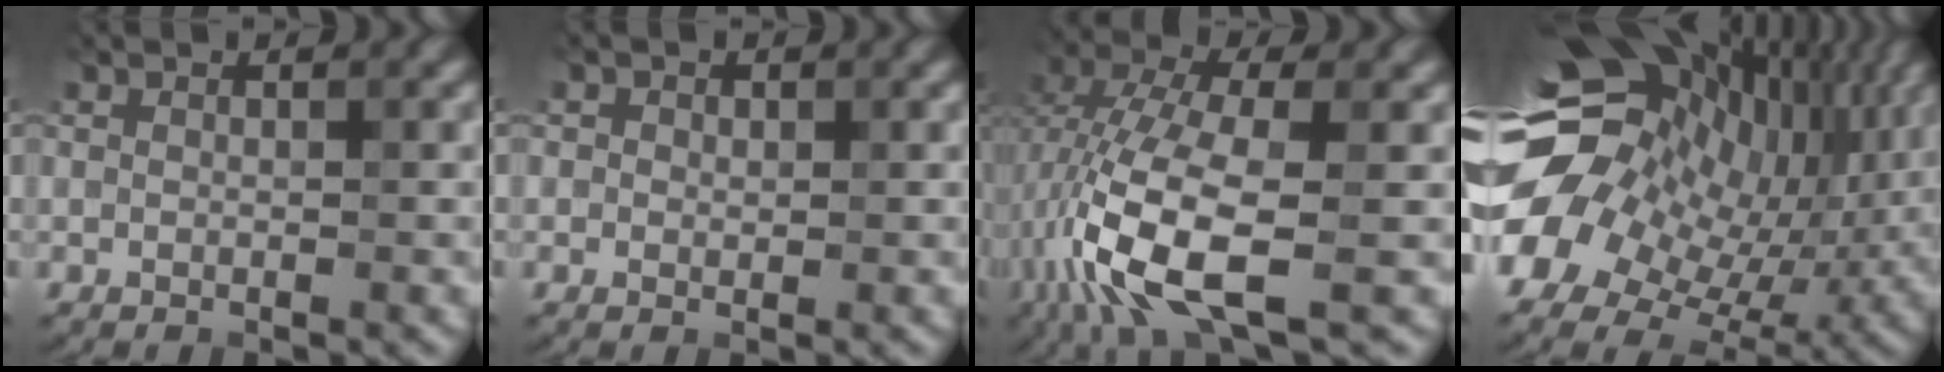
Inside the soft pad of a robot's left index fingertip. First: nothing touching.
{"total": 1.0, "force": [0.3, 0.9, 0.3], "torque": [-0.003, -0.005, 0.000]}
{"total": 9.9, "force": [-2.8, 3.9, 8.6], "torque": [-0.194, -0.002, -0.058]}
{"total": 18.3, "force": [2.7, 12.5, 13.2], "torque": [-0.263, 0.005, 0.066]}